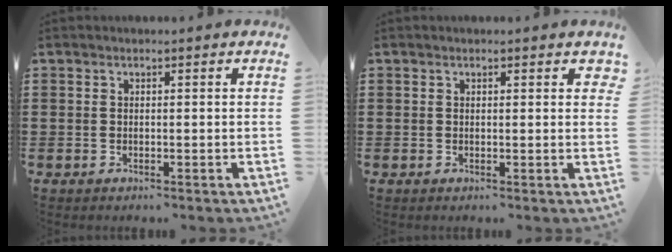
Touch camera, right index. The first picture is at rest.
{"total": 0.6, "force": [0.3, 0.4, 0.3], "torque": [0.001, 0.002, 0.004]}